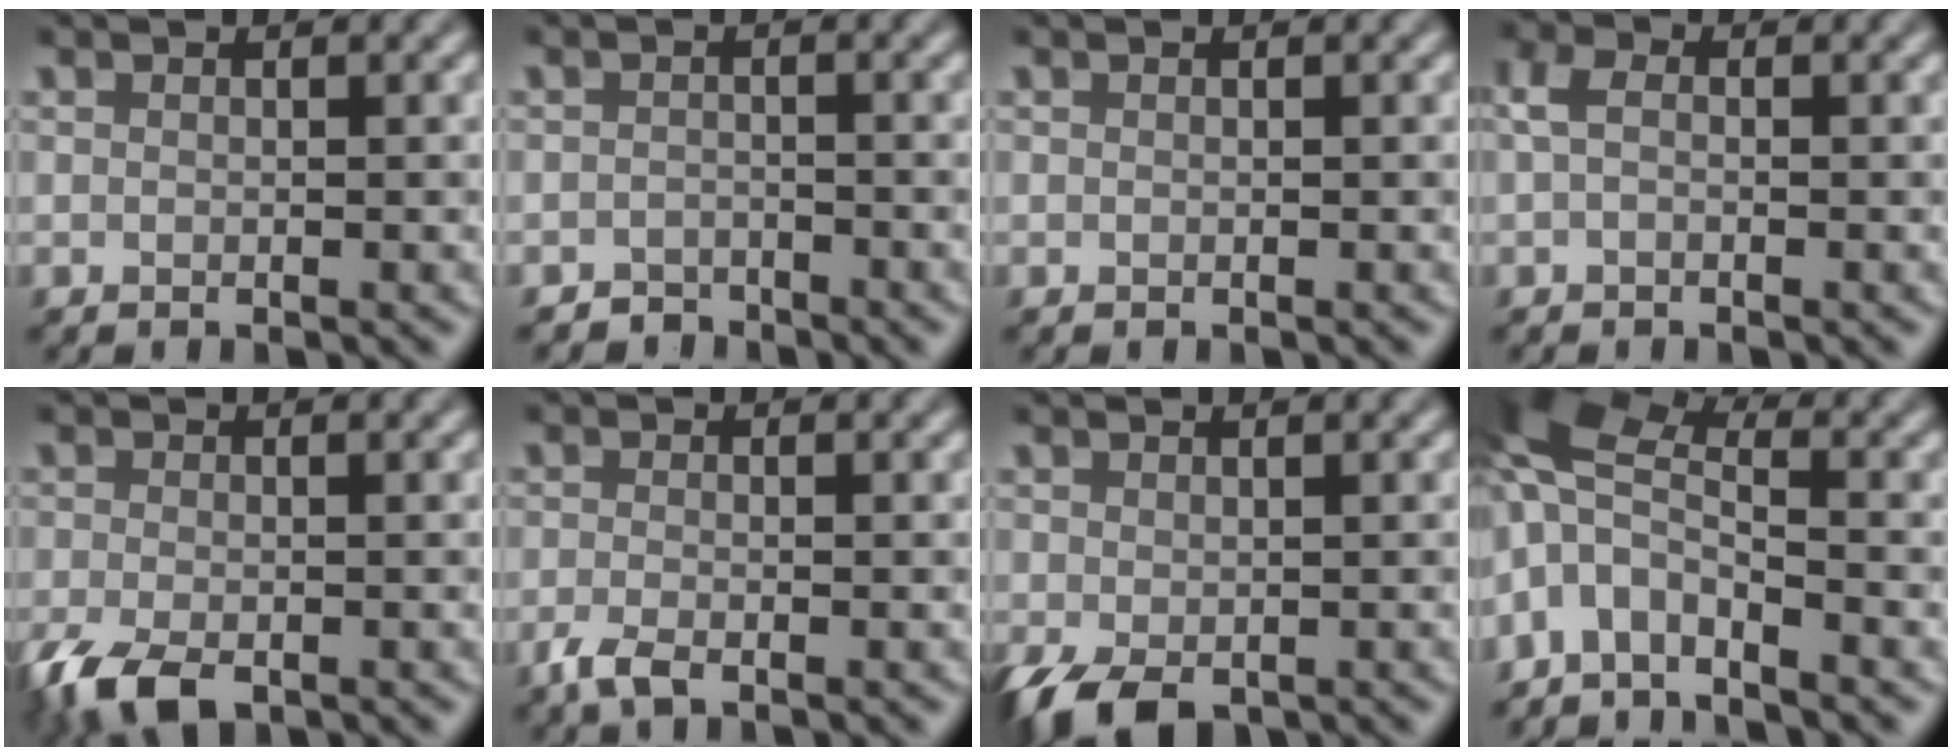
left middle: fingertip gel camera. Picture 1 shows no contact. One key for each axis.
{"total": 1.5, "fx": -1.4, "fy": 0.6, "fz": -0.2, "tx": 0.008, "ty": 0.006, "tz": -0.027}
{"total": 0.0}
{"total": 1.6, "fx": -0.1, "fy": 1.0, "fz": 1.3, "tx": -0.029, "ty": 0.006, "tz": -0.008}
{"total": 4.5, "fx": -2.7, "fy": 2.1, "fz": 3.0, "tx": -0.058, "ty": -0.010, "tz": -0.054}
{"total": 2.0, "fx": -1.3, "fy": 0.6, "fz": 1.4, "tx": -0.033, "ty": -0.006, "tz": -0.031}
{"total": 3.3, "fx": -1.7, "fy": 1.8, "fz": 2.1, "tx": -0.041, "ty": -0.010, "tz": -0.029}
{"total": 5.3, "fx": -2.6, "fy": 2.5, "fz": 3.8, "tx": -0.076, "ty": 0.007, "tz": -0.064}